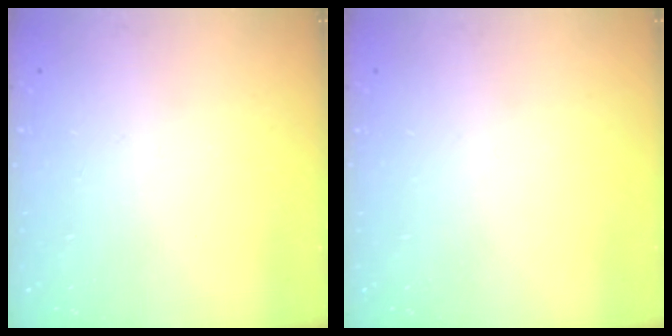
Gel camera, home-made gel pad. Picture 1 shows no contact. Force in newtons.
{"total": 0.0}